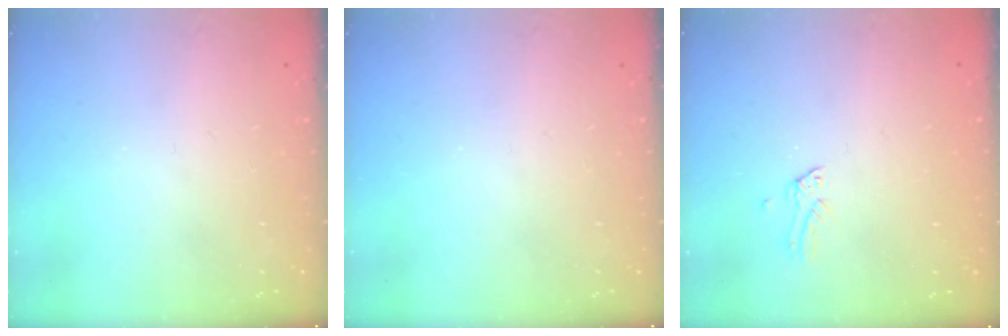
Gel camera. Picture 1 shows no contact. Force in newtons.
{"total": 0.0}
{"total": 0.0}